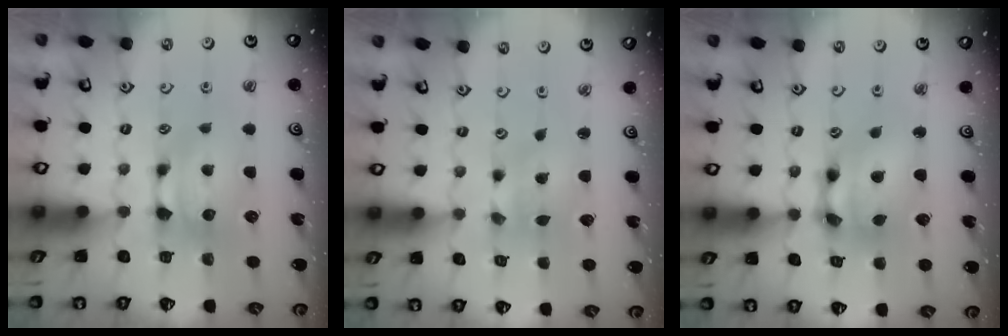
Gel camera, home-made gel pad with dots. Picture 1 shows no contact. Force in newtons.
{"total": 2.9, "press": 2.8, "slide": 1.0}
{"total": 7.5, "press": 6.9, "slide": 2.9}